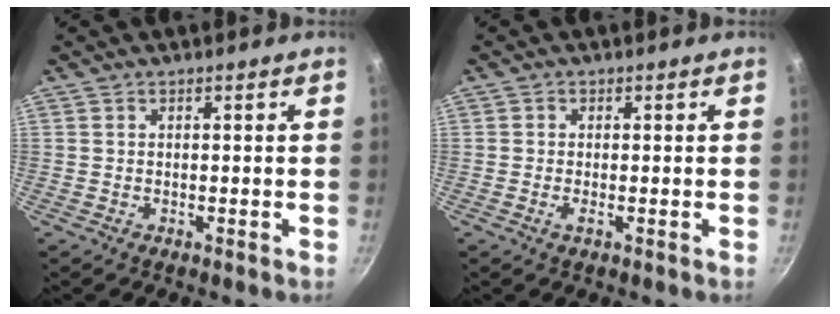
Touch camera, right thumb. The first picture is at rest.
{"total": 1.3, "force": [-0.4, 0.5, 1.1], "torque": [-0.026, 0.001, -0.012]}